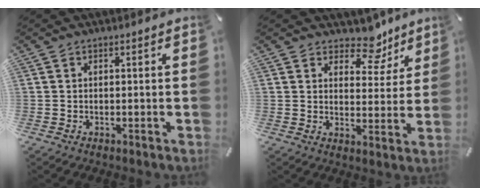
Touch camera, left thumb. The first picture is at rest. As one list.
[{"total": 9.1, "force": [7.0, 5.0, 3.1], "torque": [-0.029, -0.056, 0.119]}]